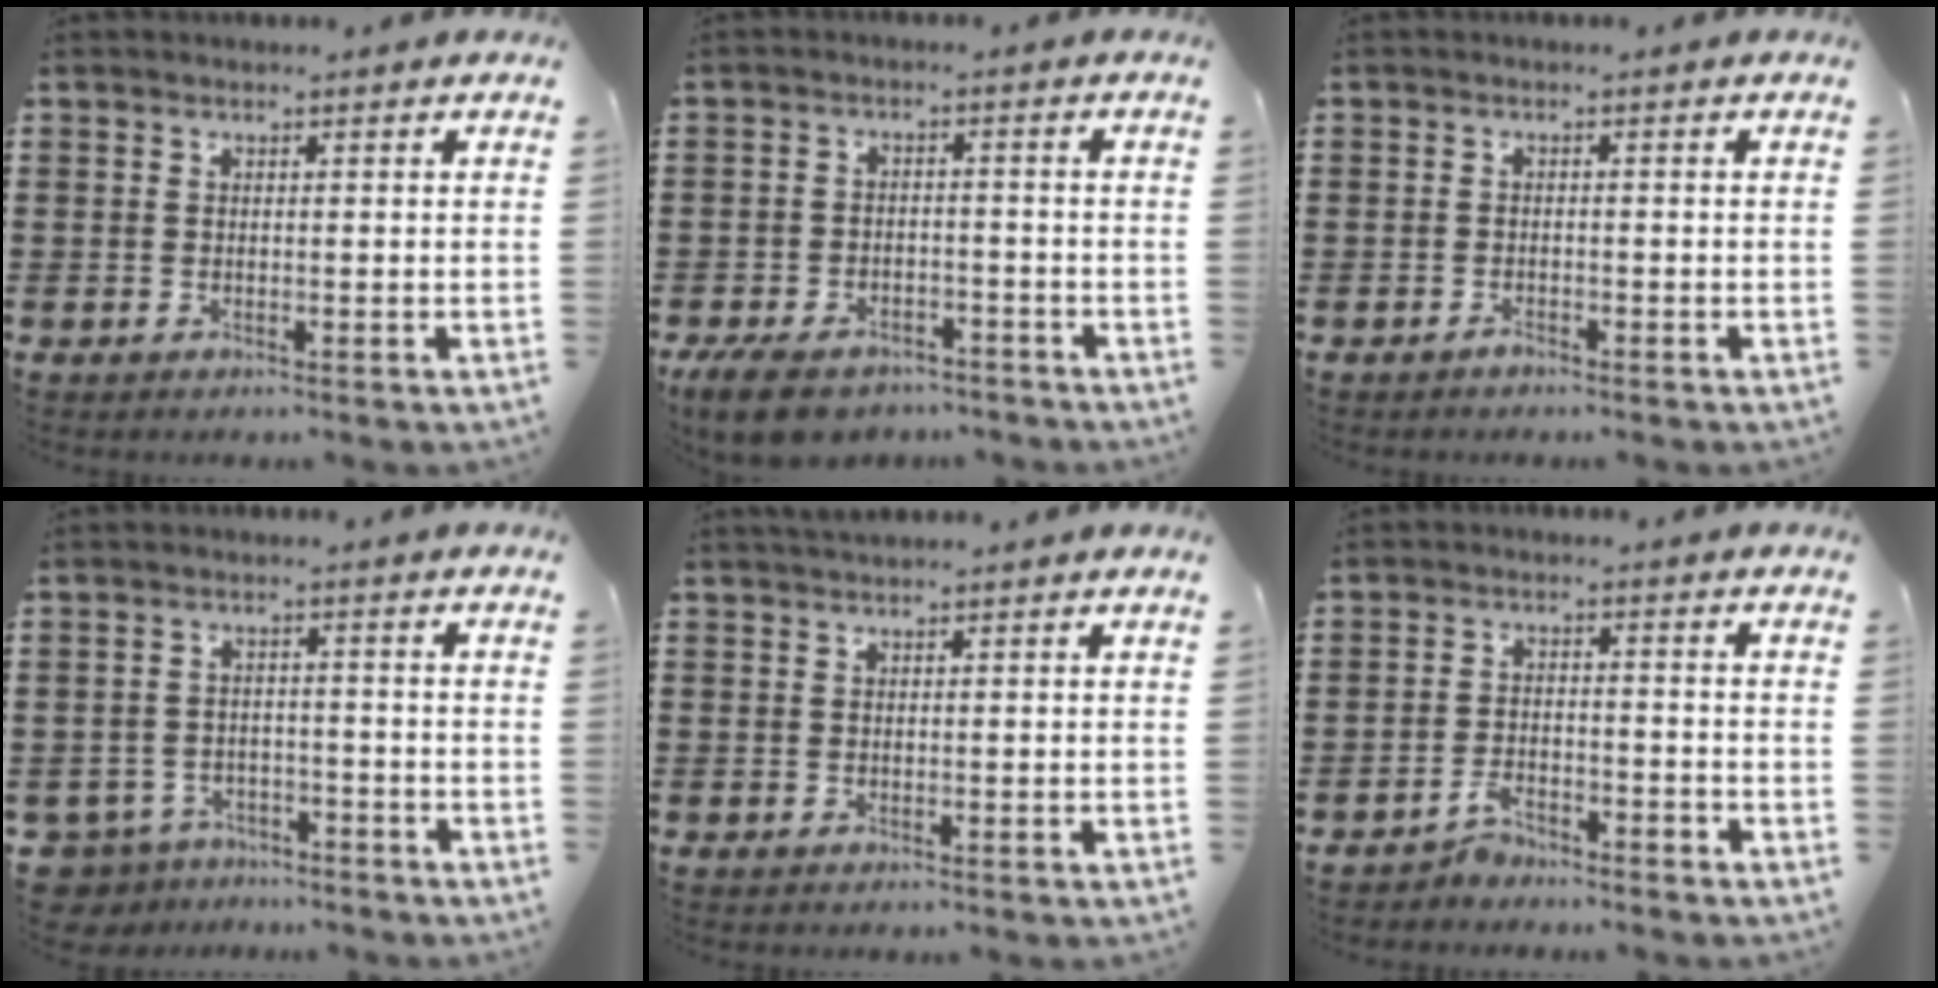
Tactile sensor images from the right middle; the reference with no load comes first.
{"total": 5.0, "force": [-4.6, 1.2, 1.5], "torque": [-0.037, 0.002, -0.091]}
{"total": 0.9, "force": [-0.8, 0.3, 0.3], "torque": [-0.009, -0.004, -0.016]}
{"total": 3.5, "force": [-3.3, 0.9, 0.1], "torque": [-0.026, -0.002, -0.075]}
{"total": 1.0, "force": [0.9, -0.1, 0.5], "torque": [-0.011, 0.000, 0.017]}
{"total": 3.2, "force": [-3.0, 0.8, 0.6], "torque": [-0.016, 0.007, -0.061]}